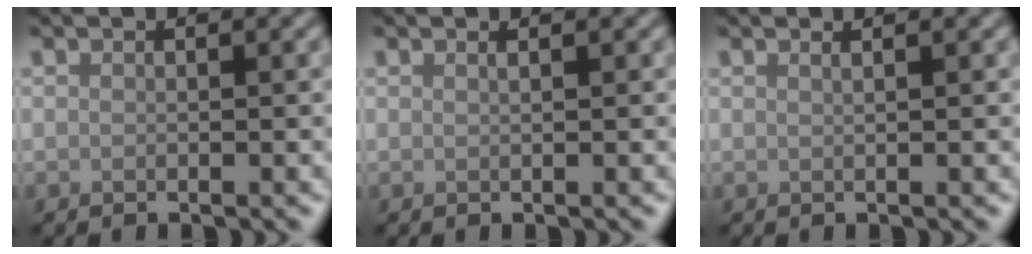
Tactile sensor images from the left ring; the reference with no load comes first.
{"total": 0.7, "force": [0.5, 0.3, 0.5], "torque": [-0.001, -0.001, 0.002]}
{"total": 1.3, "force": [0.8, 0.6, 0.8], "torque": [0.000, -0.002, -0.002]}